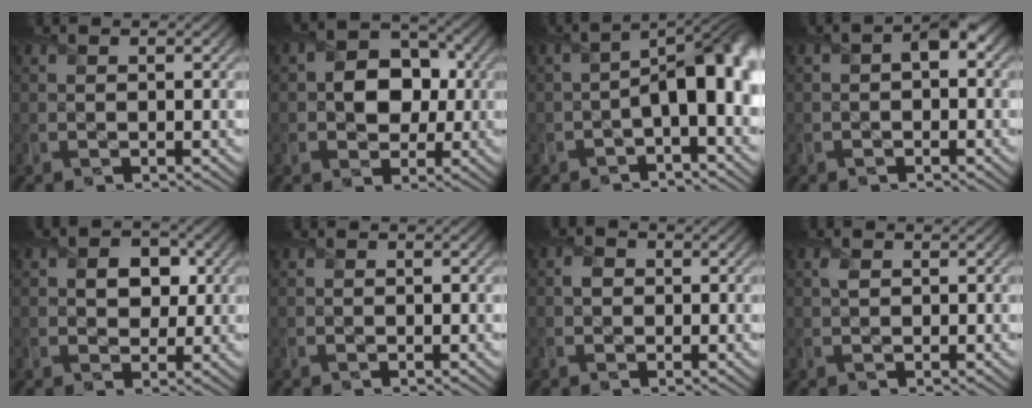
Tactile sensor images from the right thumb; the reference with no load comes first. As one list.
[{"total": 6.6, "force": [0.0, 5.3, 3.9], "torque": [-0.059, 0.004, -0.017]}, {"total": 7.6, "force": [-1.7, 3.3, 6.6], "torque": [-0.094, 0.013, -0.030]}, {"total": 2.4, "force": [-0.2, 1.5, 1.8], "torque": [-0.026, 0.000, -0.011]}, {"total": 4.0, "force": [0.9, 3.1, 2.3], "torque": [-0.034, 0.000, 0.006]}, {"total": 0.0}, {"total": 1.2, "force": [-0.1, 1.2, 0.4], "torque": [-0.010, -0.001, -0.006]}, {"total": 0.8, "force": [0.4, 0.5, 0.5], "torque": [-0.014, 0.003, 0.008]}]